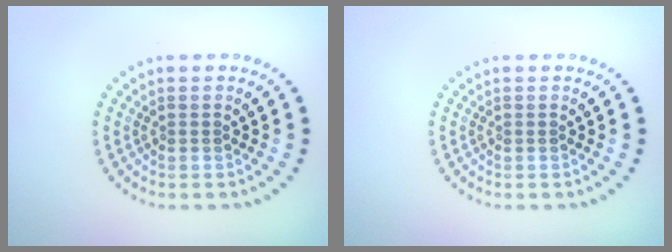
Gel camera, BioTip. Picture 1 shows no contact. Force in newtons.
{"total": 0.0}